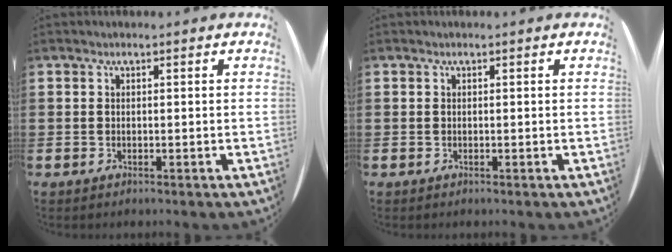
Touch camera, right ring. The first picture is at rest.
{"total": 0.0}